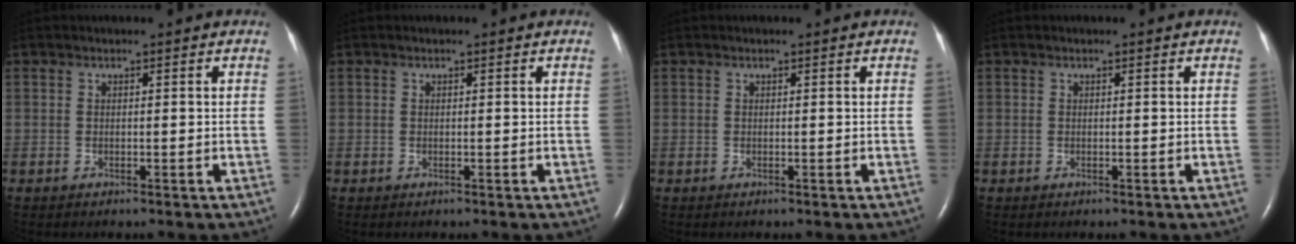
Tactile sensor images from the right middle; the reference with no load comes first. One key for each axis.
{"total": 0.0}
{"total": 0.0}
{"total": 0.0}